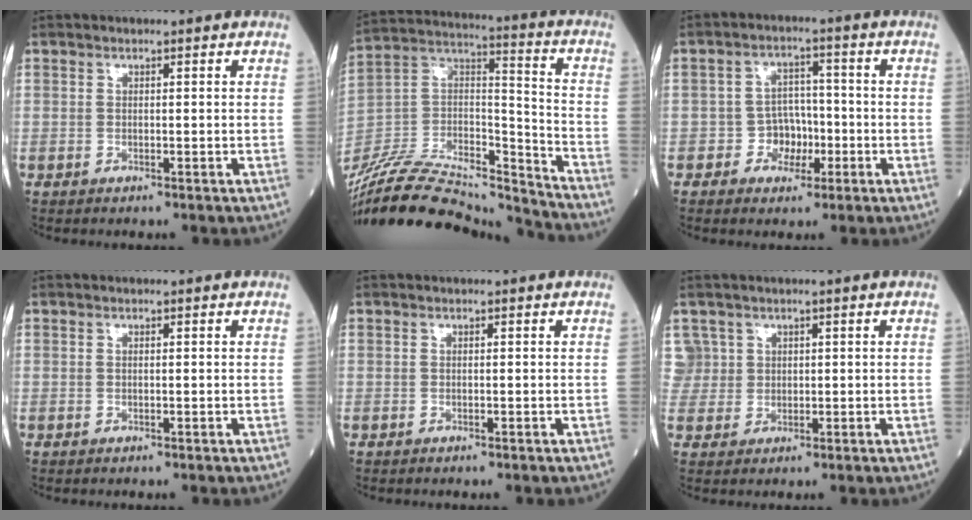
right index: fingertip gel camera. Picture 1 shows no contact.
{"total": 27.5, "force": [-25.7, 4.7, 8.8], "torque": [-0.195, 0.000, -0.422]}
{"total": 4.7, "force": [-1.5, 4.0, 1.9], "torque": [-0.019, 0.015, -0.025]}
{"total": 0.0}
{"total": 0.0}
{"total": 3.6, "force": [1.7, 3.1, -0.5], "torque": [0.028, 0.013, 0.032]}